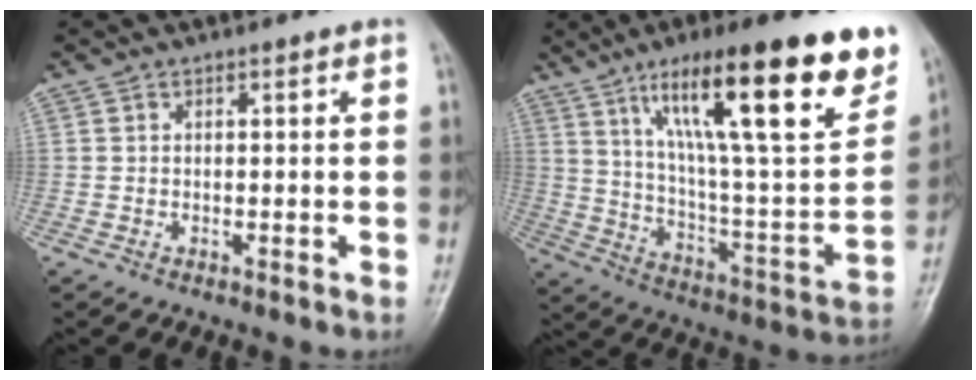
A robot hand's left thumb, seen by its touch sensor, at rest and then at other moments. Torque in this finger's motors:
{"motor_torque": [3.10, 1.91, 1.89, -0.89, 0.50]}